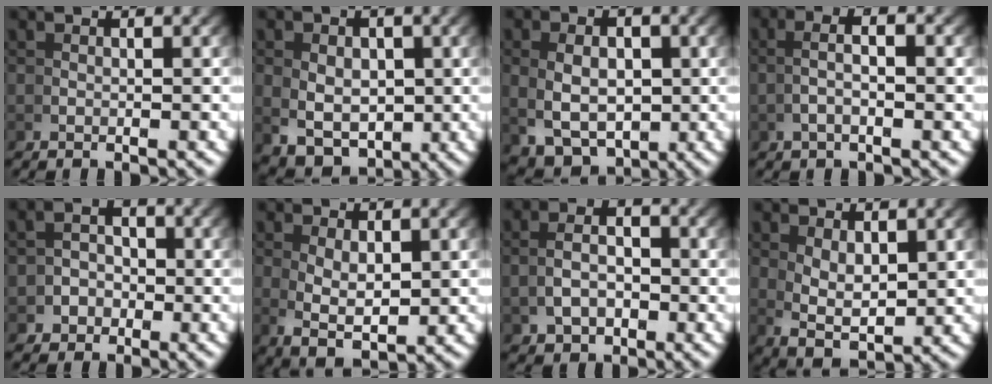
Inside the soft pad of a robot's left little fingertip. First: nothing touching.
{"total": 5.3, "force": [-1.9, 3.7, 3.3], "torque": [-0.070, -0.045, -0.004]}
{"total": 6.2, "force": [-1.4, 4.4, 4.1], "torque": [-0.083, -0.035, -0.004]}
{"total": 2.6, "force": [0.4, 0.5, 2.5], "torque": [-0.042, 0.007, 0.008]}
{"total": 3.8, "force": [-1.3, 3.2, 1.5], "torque": [-0.020, -0.013, -0.021]}
{"total": 5.1, "force": [-0.7, 3.0, 4.1], "torque": [-0.082, -0.027, 0.006]}
{"total": 3.6, "force": [-0.1, 2.4, 2.7], "torque": [-0.039, -0.008, 0.006]}
{"total": 4.5, "force": [0.1, 2.5, 3.7], "torque": [-0.074, -0.023, 0.019]}